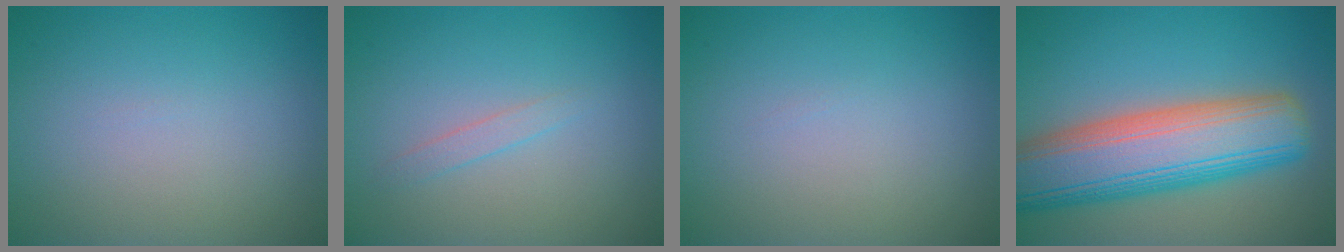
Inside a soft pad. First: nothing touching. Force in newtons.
{"total": 1.0, "press": 1.0, "slide": 0.1}
{"total": 0.0}
{"total": 11.5, "press": 11.5, "slide": 0.6}